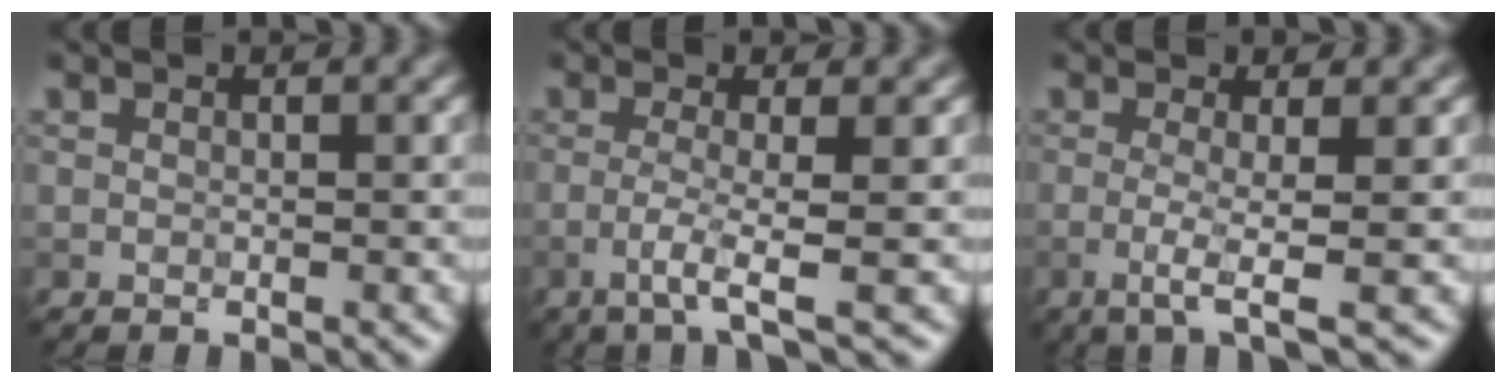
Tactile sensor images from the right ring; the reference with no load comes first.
{"total": 3.1, "force": [-1.1, 0.3, 2.9], "torque": [-0.055, 0.001, -0.034]}
{"total": 3.2, "force": [-0.7, 0.5, 3.1], "torque": [-0.060, -0.004, -0.021]}